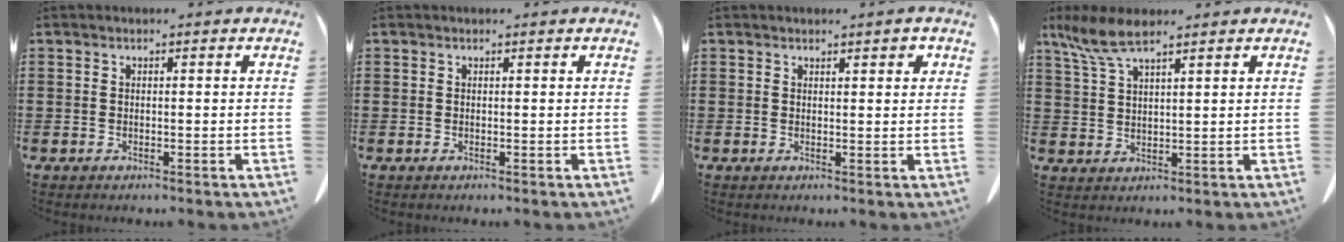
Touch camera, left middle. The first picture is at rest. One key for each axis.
{"total": 0.0}
{"total": 1.3, "fx": 1.1, "fy": 0.2, "fz": 0.7, "tx": -0.014, "ty": 0.001, "tz": 0.021}
{"total": 6.0, "fx": 4.2, "fy": 1.2, "fz": 4.1, "tx": -0.097, "ty": -0.006, "tz": 0.074}